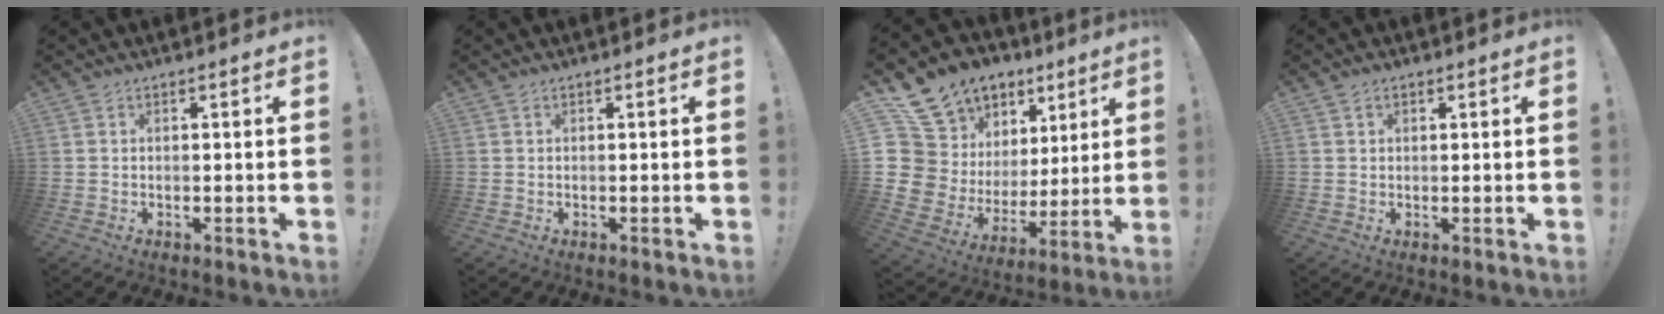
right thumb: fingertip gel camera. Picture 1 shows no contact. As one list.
[{"total": 0.0}, {"total": 14.3, "force": [9.6, 9.4, 5.0], "torque": [-0.093, -0.080, 0.206]}, {"total": 1.3, "force": [0.5, 1.1, 0.4], "torque": [-0.007, 0.003, 0.010]}]